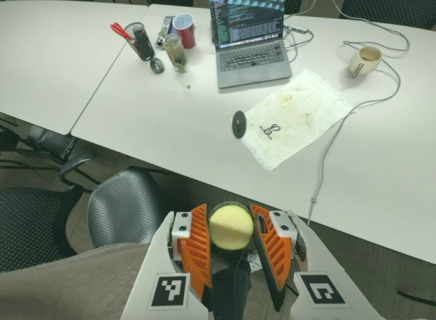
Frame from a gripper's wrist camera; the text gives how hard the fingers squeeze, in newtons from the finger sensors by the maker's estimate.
{"total": 8.2, "left": 8.0, "right": 8.5}